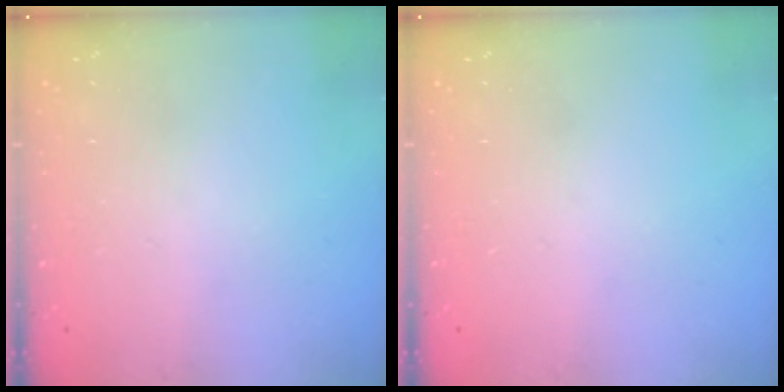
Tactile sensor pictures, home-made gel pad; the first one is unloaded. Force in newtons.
{"total": 0.0}